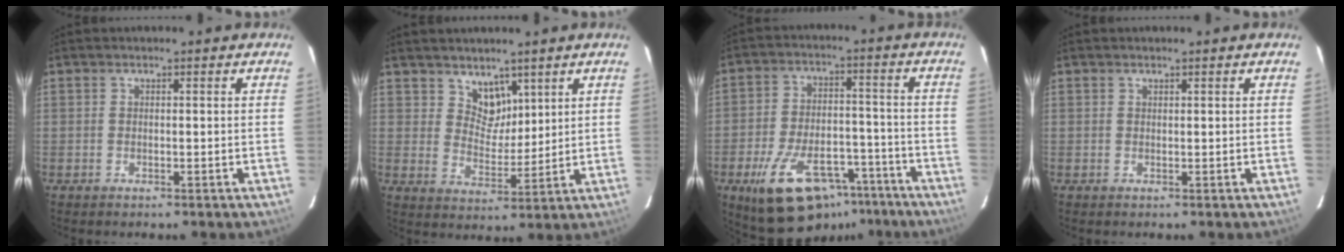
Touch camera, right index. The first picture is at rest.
{"total": 5.7, "force": [4.0, 3.8, 1.5], "torque": [-0.014, 0.002, 0.077]}
{"total": 18.9, "force": [-11.8, 9.6, 11.3], "torque": [-0.217, 0.002, -0.171]}
{"total": 0.0}